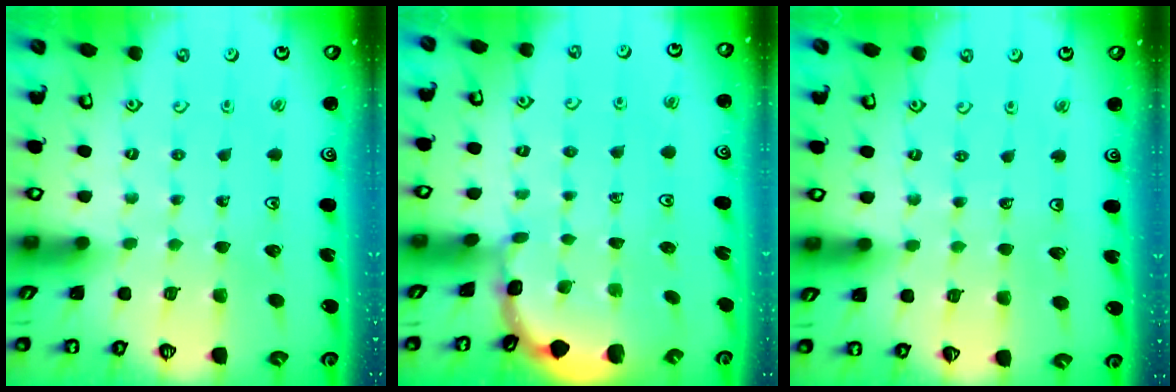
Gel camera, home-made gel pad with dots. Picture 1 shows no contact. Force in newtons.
{"total": 1.6, "press": 1.6, "slide": 0.2}
{"total": 2.4, "press": 2.4, "slide": 0.2}